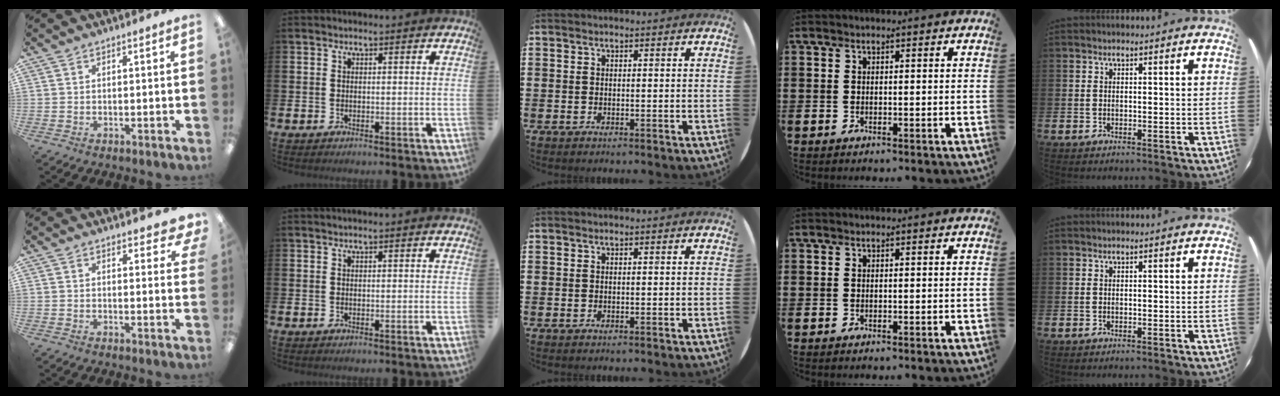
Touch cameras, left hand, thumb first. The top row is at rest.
{"thumb": {"total": 3.8, "force": [3.0, 1.4, 1.9], "torque": [-0.011, -0.019, 0.048]}}